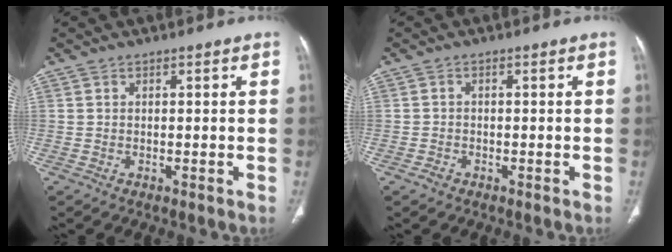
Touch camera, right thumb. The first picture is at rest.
{"total": 1.2, "force": [-0.8, 0.9, 0.3], "torque": [-0.007, 0.003, -0.017]}